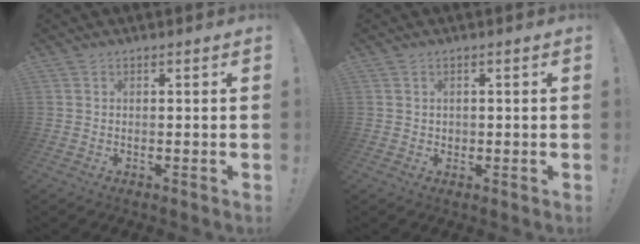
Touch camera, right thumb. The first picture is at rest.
{"total": 1.2, "force": [0.3, 1.2, 0.2], "torque": [-0.002, 0.003, 0.004]}